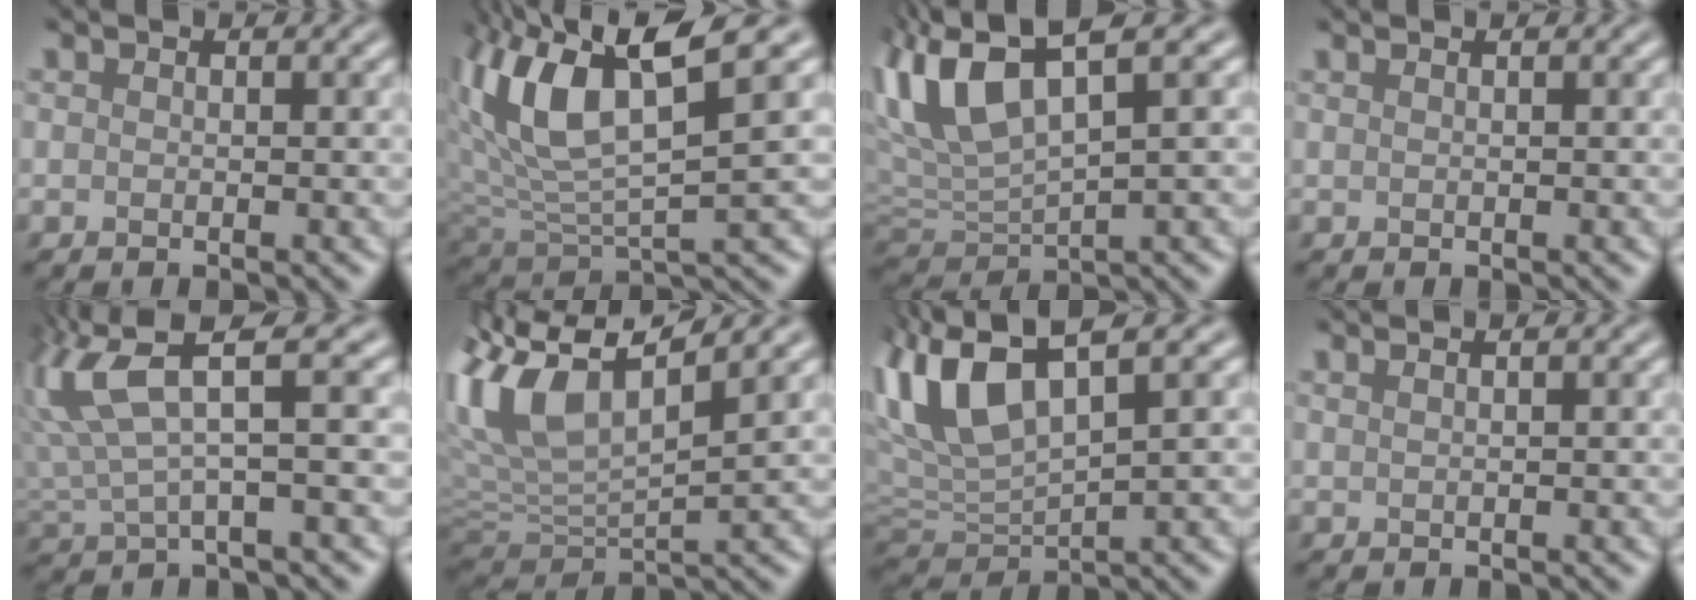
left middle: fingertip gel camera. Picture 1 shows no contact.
{"total": 8.0, "force": [2.9, 2.3, 7.1], "torque": [-0.165, -0.001, 0.080]}
{"total": 5.8, "force": [1.9, 1.9, 5.2], "torque": [-0.129, 0.005, 0.060]}
{"total": 1.9, "force": [1.1, 1.0, 1.1], "torque": [-0.008, 0.020, 0.009]}
{"total": 5.6, "force": [2.3, 0.8, 5.1], "torque": [-0.145, 0.004, 0.070]}
{"total": 8.4, "force": [3.3, 3.0, 7.2], "torque": [-0.181, 0.011, 0.087]}
{"total": 6.4, "force": [1.8, 2.5, 5.6], "torque": [-0.141, 0.007, 0.055]}
{"total": 3.1, "force": [2.1, 1.5, 1.9], "torque": [-0.013, 0.036, 0.018]}